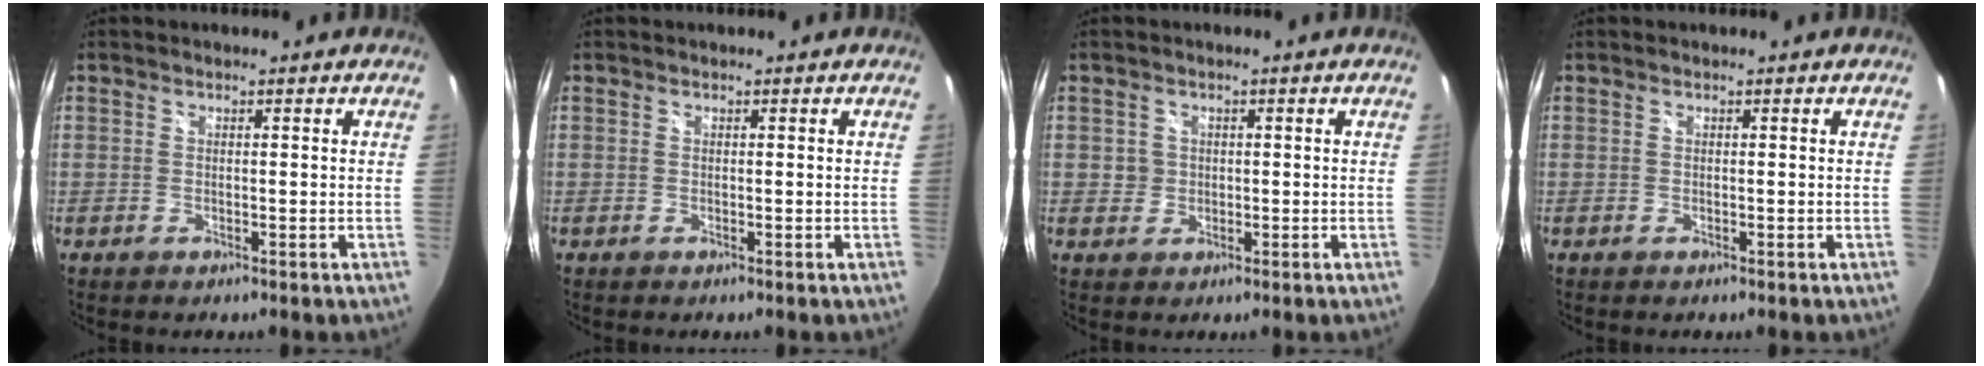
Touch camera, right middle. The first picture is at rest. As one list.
[{"total": 0.0}, {"total": 2.4, "force": [0.0, 2.3, 0.3], "torque": [-0.001, 0.001, -0.002]}, {"total": 0.0}]